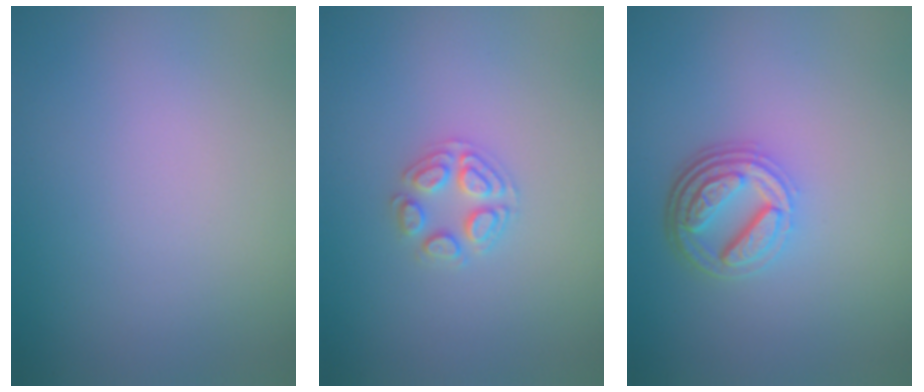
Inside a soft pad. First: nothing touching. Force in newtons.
{"total": 2.5, "press": 2.5, "slide": 0.3}
{"total": 4.6, "press": 3.4, "slide": 3.0}